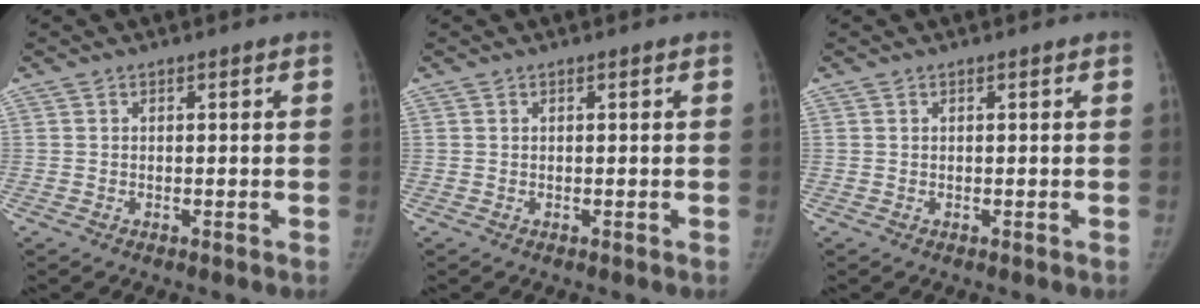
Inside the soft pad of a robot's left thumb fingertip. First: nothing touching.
{"total": 0.0}
{"total": 0.0}